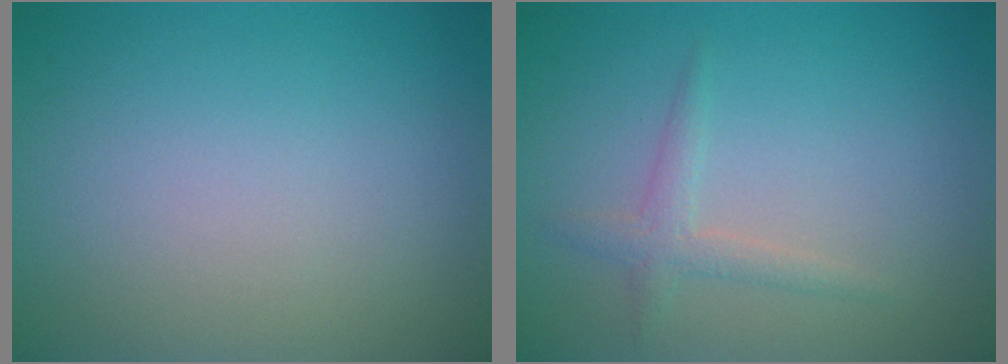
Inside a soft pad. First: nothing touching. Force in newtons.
{"total": 1.6, "press": 1.6, "slide": 0.0}